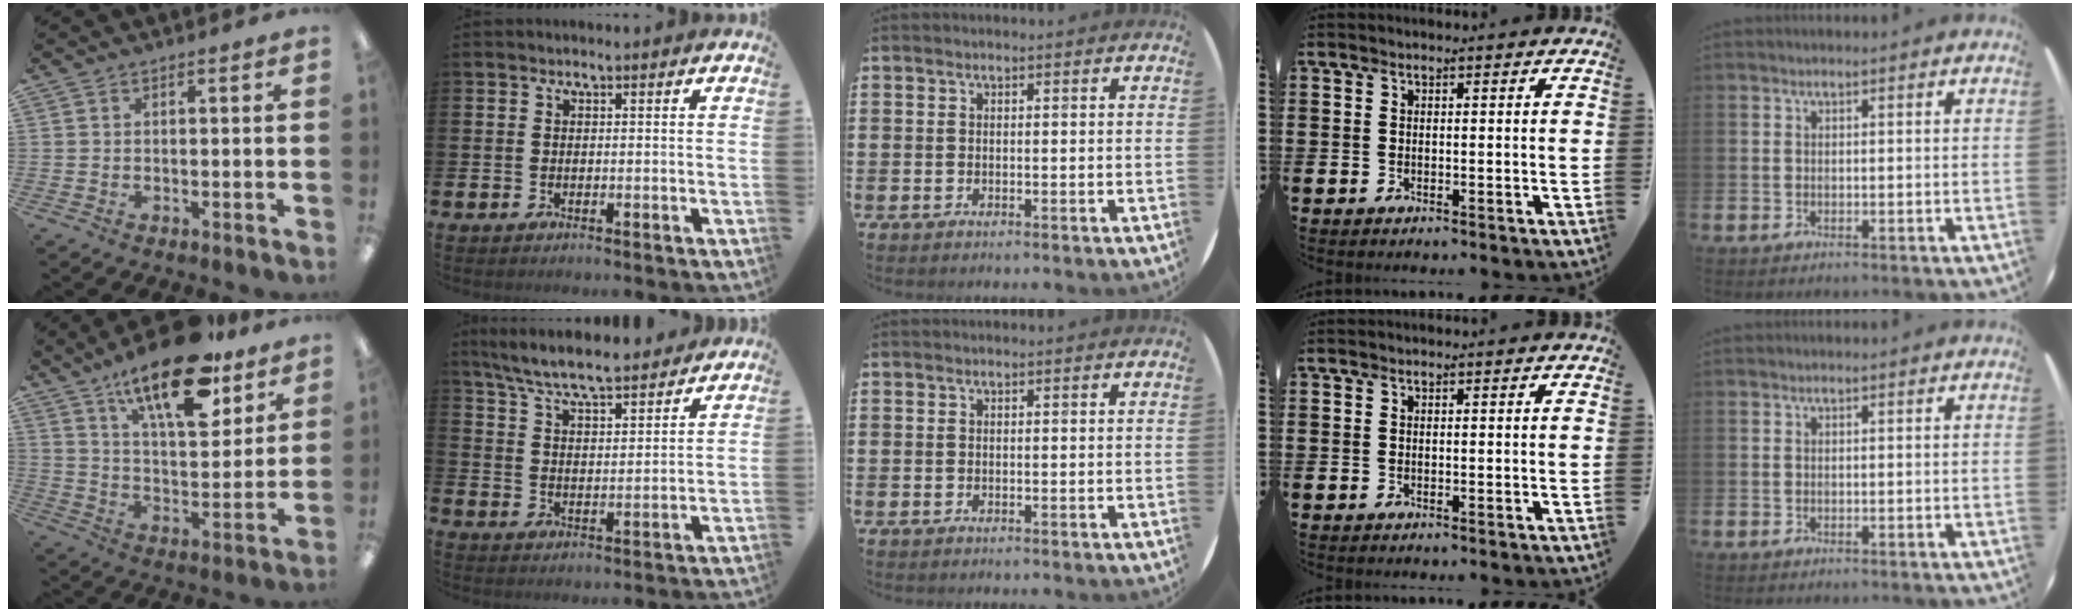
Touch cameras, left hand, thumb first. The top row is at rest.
{"thumb": {"total": 20.5, "force": [14.2, 7.6, 12.7], "torque": [-0.197, -0.080, 0.234]}, "index": {"total": 7.7, "force": [7.3, 0.6, 2.4], "torque": [-0.076, -0.042, 0.130]}}